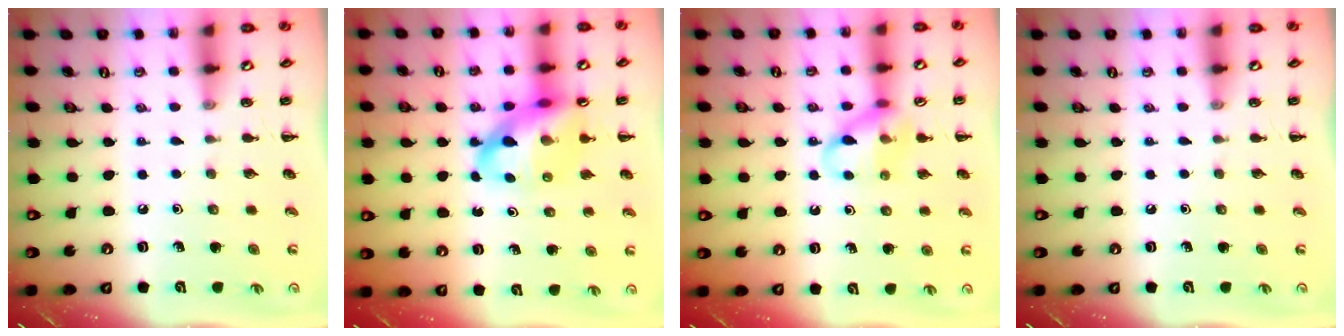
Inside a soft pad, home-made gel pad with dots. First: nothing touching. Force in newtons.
{"total": 12.5, "press": 11.9, "slide": 3.6}
{"total": 12.7, "press": 12.5, "slide": 1.8}
{"total": 0.0}